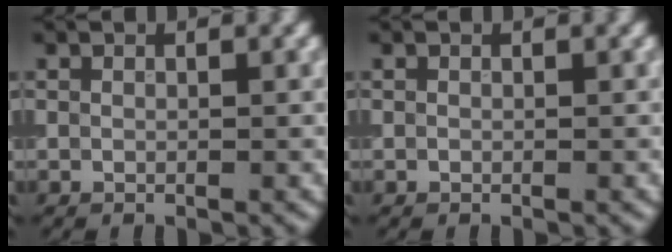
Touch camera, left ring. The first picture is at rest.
{"total": 0.0}